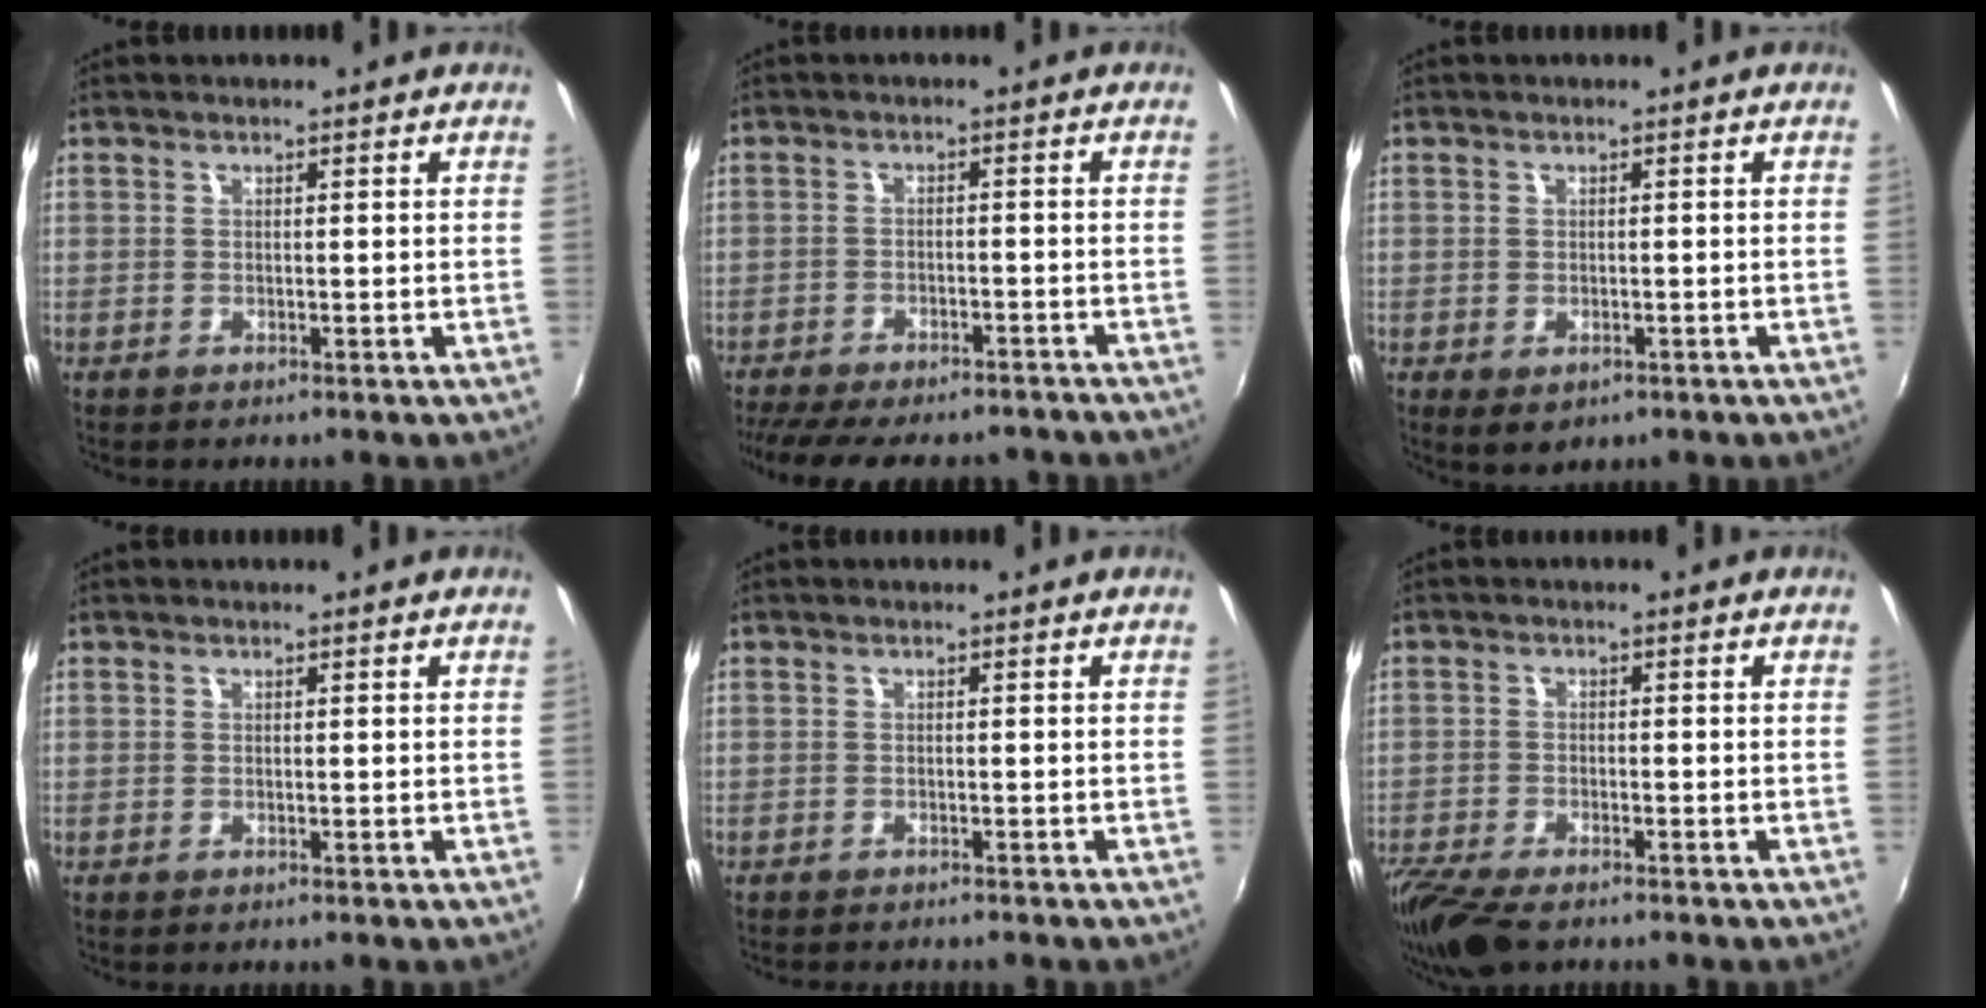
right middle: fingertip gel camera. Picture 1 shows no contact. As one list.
[{"total": 15.8, "force": [-13.5, 4.4, 7.1], "torque": [-0.150, -0.025, -0.184]}, {"total": 2.7, "force": [-0.6, 1.8, 1.9], "torque": [-0.034, -0.010, -0.006]}, {"total": 0.0}, {"total": 1.7, "force": [-1.6, 0.1, 0.6], "torque": [-0.019, -0.013, -0.026]}, {"total": 9.9, "force": [-7.8, 2.8, 5.4], "torque": [-0.137, -0.041, -0.144]}]